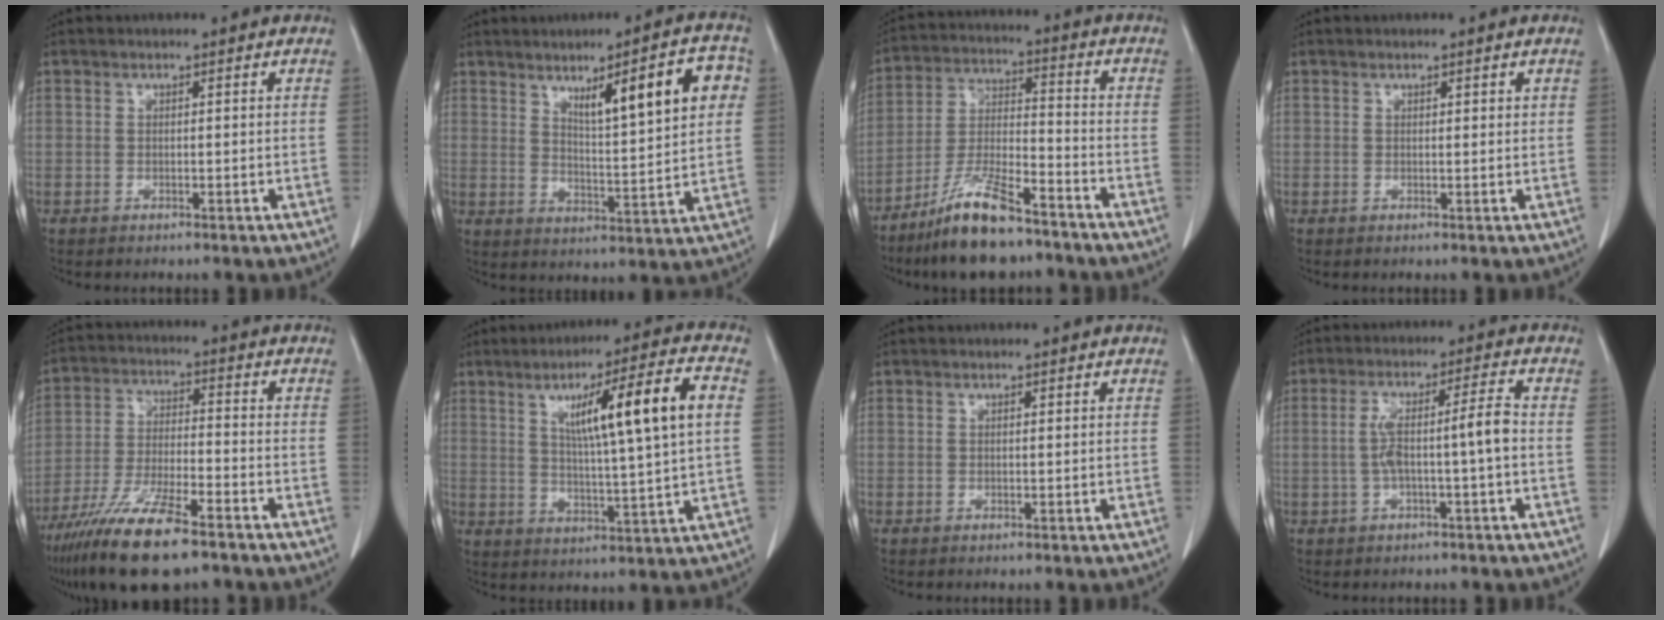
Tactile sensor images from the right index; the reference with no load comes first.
{"total": 12.0, "force": [4.7, 1.8, 10.8], "torque": [-0.158, 0.009, 0.073]}
{"total": 12.7, "force": [-9.4, 2.5, 8.2], "torque": [-0.166, -0.016, -0.172]}
{"total": 0.8, "force": [0.5, 0.3, 0.5], "torque": [-0.006, -0.001, 0.006]}
{"total": 14.0, "force": [-9.7, 2.3, 9.7], "torque": [-0.194, -0.035, -0.175]}
{"total": 14.4, "force": [3.7, 0.1, 13.9], "torque": [-0.221, 0.014, 0.060]}
{"total": 0.0}
{"total": 6.8, "force": [-0.9, 0.0, 6.7], "torque": [-0.130, 0.024, -0.011]}